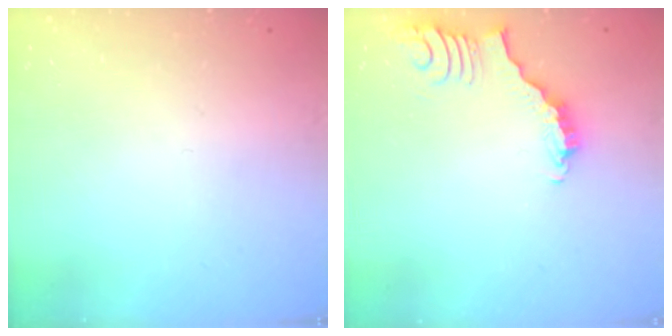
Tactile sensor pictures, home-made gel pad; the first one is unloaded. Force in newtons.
{"total": 3.5, "press": 3.5, "slide": 0.4}